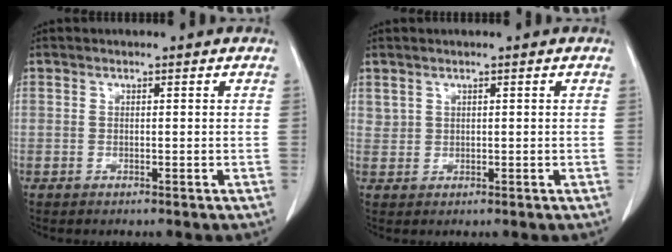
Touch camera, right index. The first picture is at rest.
{"total": 1.0, "force": [0.7, 0.7, 0.1], "torque": [0.005, 0.006, 0.013]}